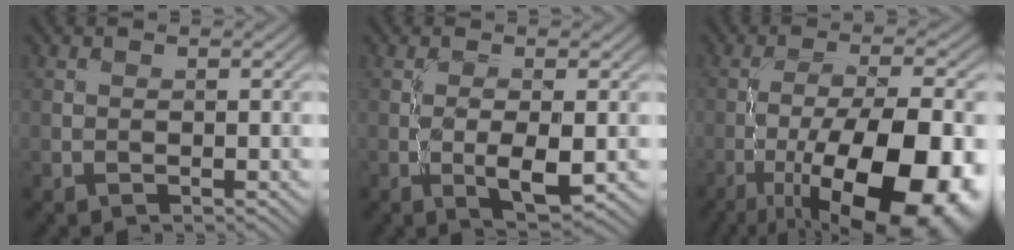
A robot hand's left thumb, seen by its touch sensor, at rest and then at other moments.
{"total": 4.0, "force": [-0.7, 1.2, 3.8], "torque": [-0.076, -0.004, -0.010]}
{"total": 18.1, "force": [-7.9, 6.4, 14.9], "torque": [-0.238, -0.006, -0.120]}